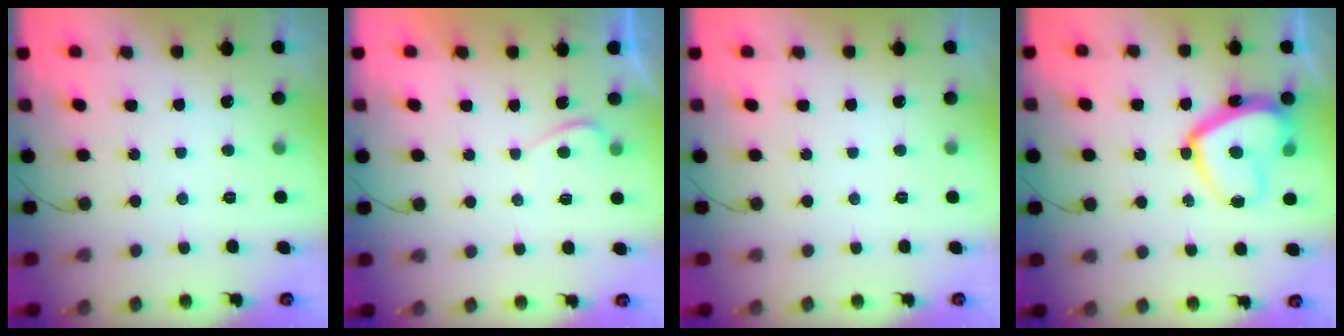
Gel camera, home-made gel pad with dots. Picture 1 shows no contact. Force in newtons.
{"total": 0.7, "press": 0.6, "slide": 0.4}
{"total": 0.0}
{"total": 15.5, "press": 15.4, "slide": 1.4}